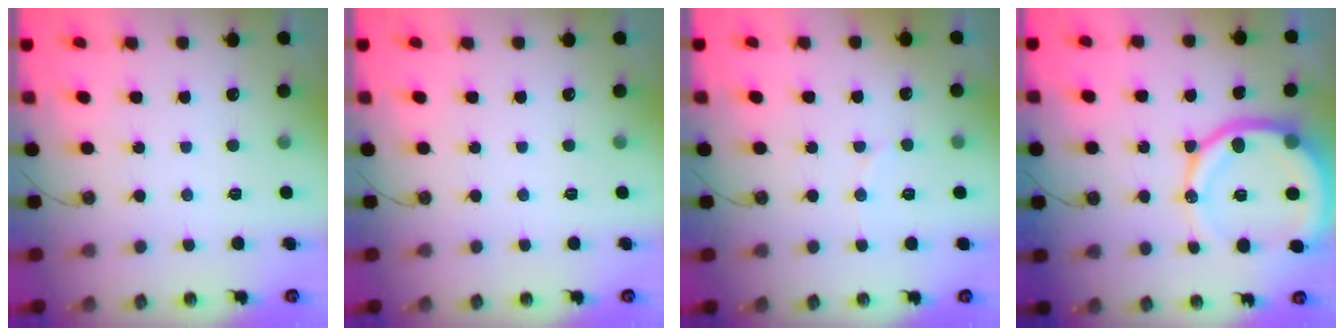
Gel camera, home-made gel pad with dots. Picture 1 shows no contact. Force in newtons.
{"total": 0.0}
{"total": 5.5, "press": 5.3, "slide": 1.6}
{"total": 17.5, "press": 17.3, "slide": 2.0}